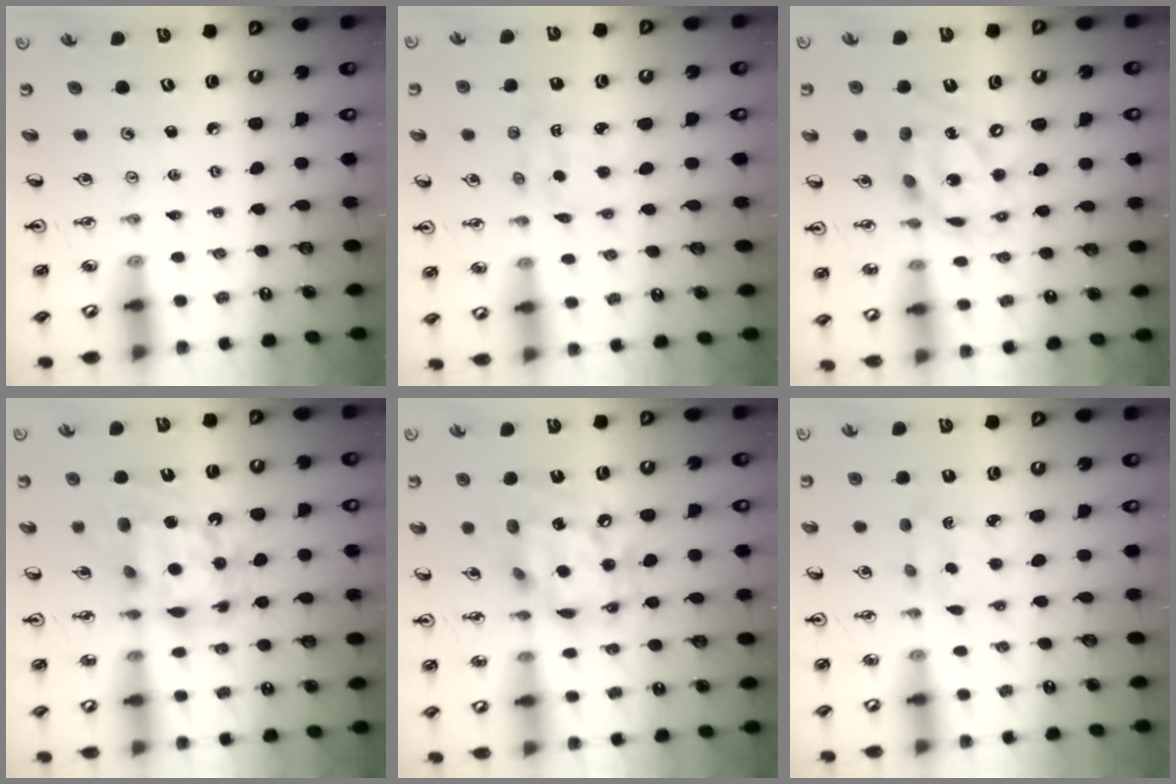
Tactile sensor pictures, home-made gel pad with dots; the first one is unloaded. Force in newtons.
{"total": 2.0, "press": 1.9, "slide": 0.5}
{"total": 16.2, "press": 16.1, "slide": 1.7}
{"total": 14.2, "press": 14.1, "slide": 1.3}
{"total": 16.3, "press": 16.2, "slide": 1.6}
{"total": 2.8, "press": 2.7, "slide": 0.7}